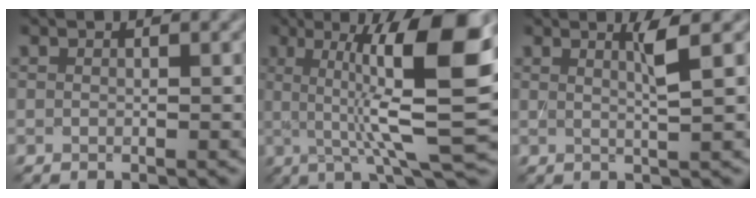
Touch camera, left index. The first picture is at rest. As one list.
[{"total": 11.6, "force": [2.0, 2.4, 11.2], "torque": [-0.166, 0.002, 0.036]}, {"total": 2.3, "force": [0.9, 0.3, 2.1], "torque": [-0.034, -0.001, 0.012]}]